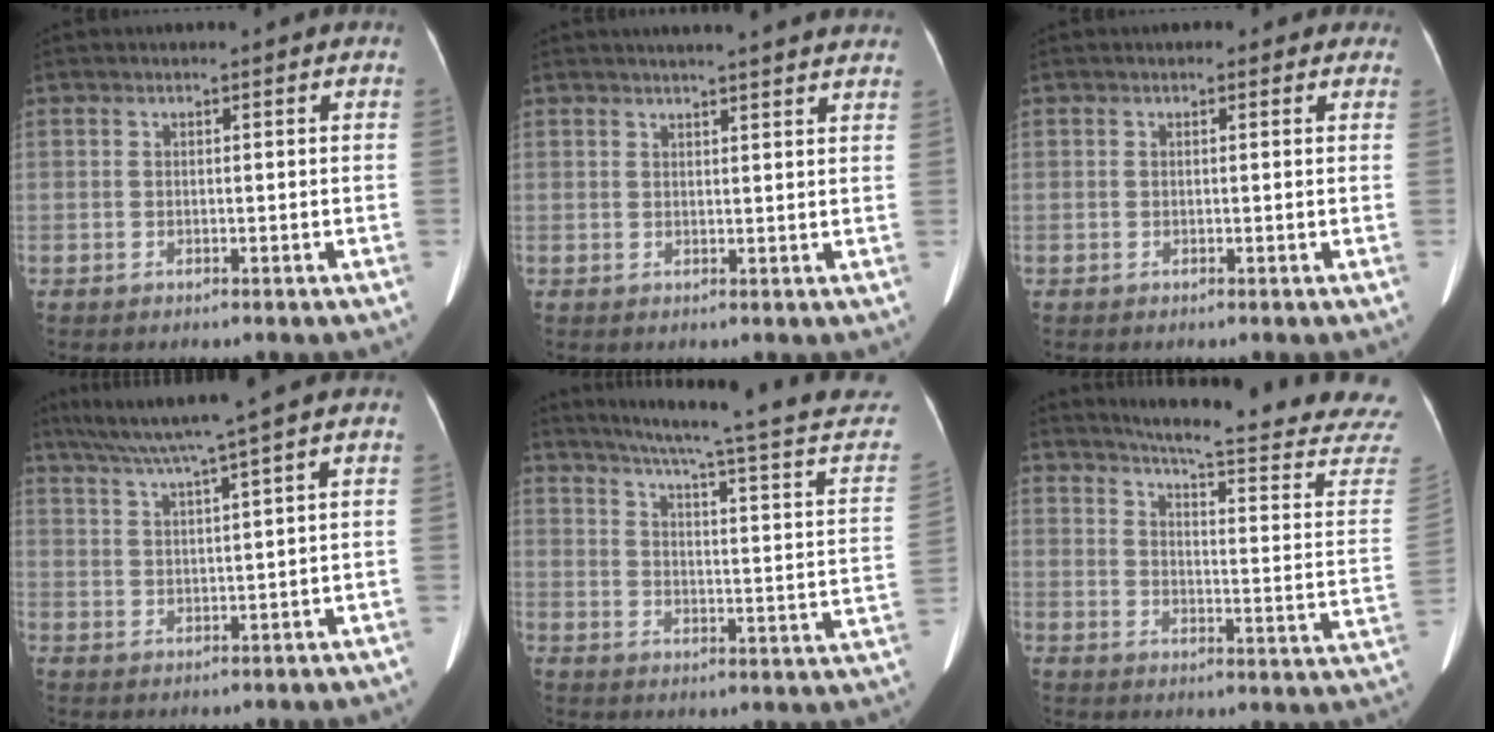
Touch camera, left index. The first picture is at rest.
{"total": 13.8, "force": [12.7, 0.9, 5.4], "torque": [-0.069, 0.016, 0.142]}
{"total": 1.1, "force": [0.5, 0.8, 0.4], "torque": [-0.004, 0.003, -0.001]}
{"total": 8.2, "force": [6.2, -2.0, 5.0], "torque": [-0.082, 0.016, 0.103]}
{"total": 25.1, "force": [22.3, -0.6, 11.5], "torque": [-0.169, -0.068, 0.272]}
{"total": 23.1, "force": [21.7, -0.5, 8.0], "torque": [-0.118, -0.125, 0.254]}